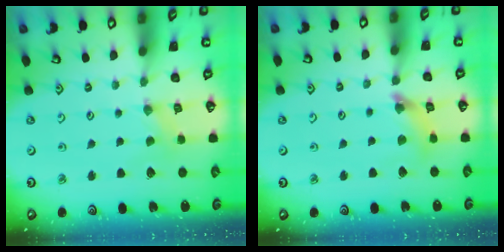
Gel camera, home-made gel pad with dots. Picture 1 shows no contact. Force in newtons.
{"total": 6.6, "press": 6.6, "slide": 0.6}